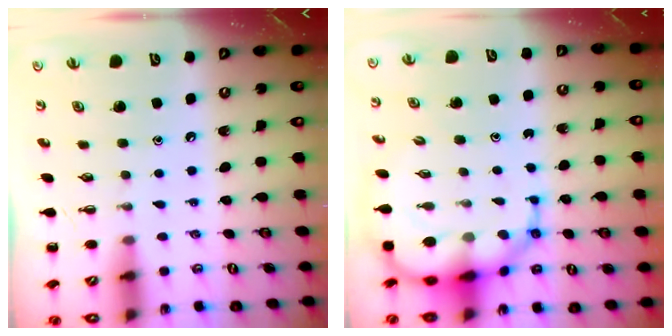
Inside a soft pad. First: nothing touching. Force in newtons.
{"total": 12.0, "press": 11.5, "slide": 3.2}